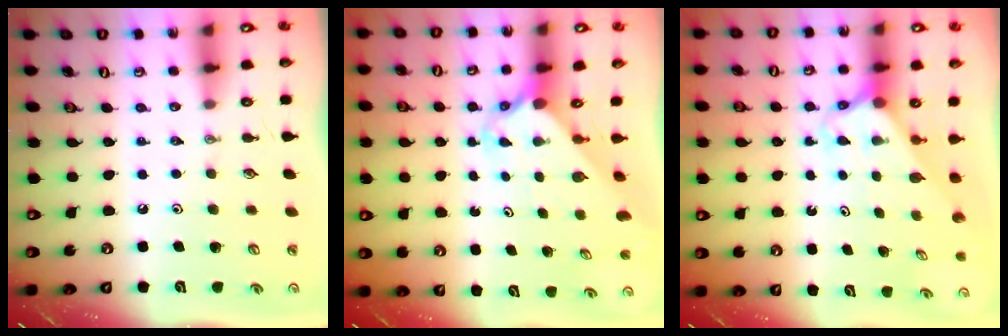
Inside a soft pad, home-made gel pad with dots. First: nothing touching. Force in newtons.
{"total": 2.5, "press": 2.5, "slide": 0.3}
{"total": 2.4, "press": 2.4, "slide": 0.1}